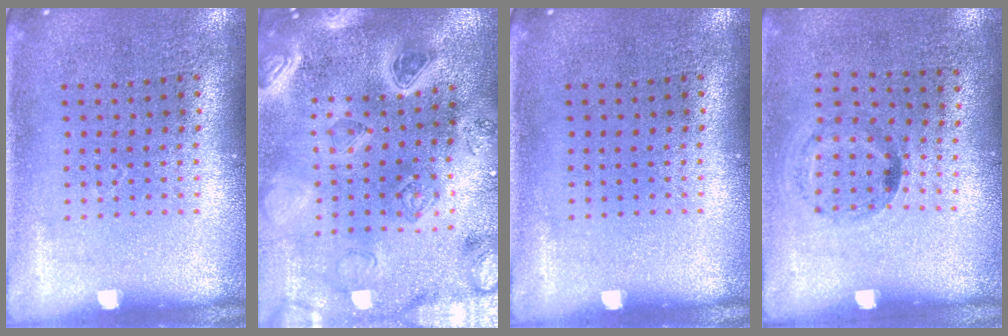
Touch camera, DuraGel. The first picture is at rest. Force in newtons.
{"total": 4.0, "press": 3.6, "slide": 1.6}
{"total": 0.0}
{"total": 1.3, "press": 0.7, "slide": 1.1}